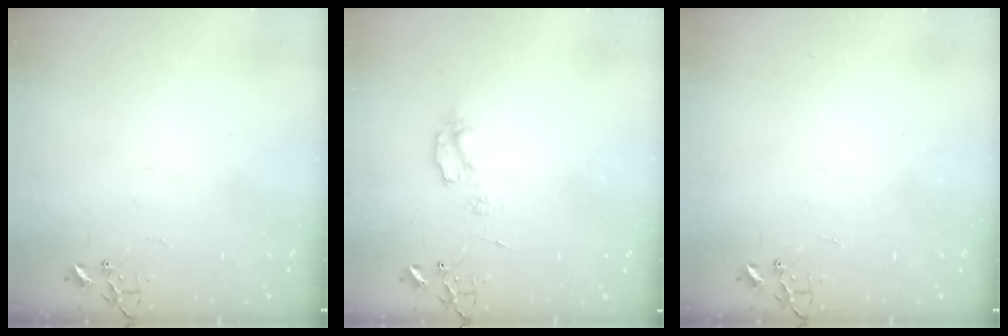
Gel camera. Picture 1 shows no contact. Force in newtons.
{"total": 5.1, "press": 5.0, "slide": 0.7}
{"total": 0.0}